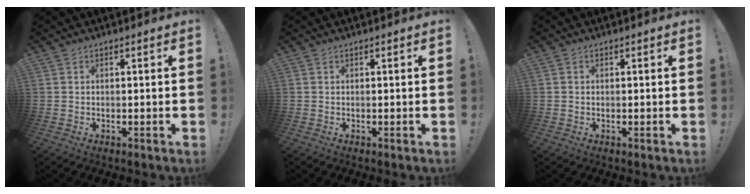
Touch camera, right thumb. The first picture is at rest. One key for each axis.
{"total": 0.0}
{"total": 0.0}